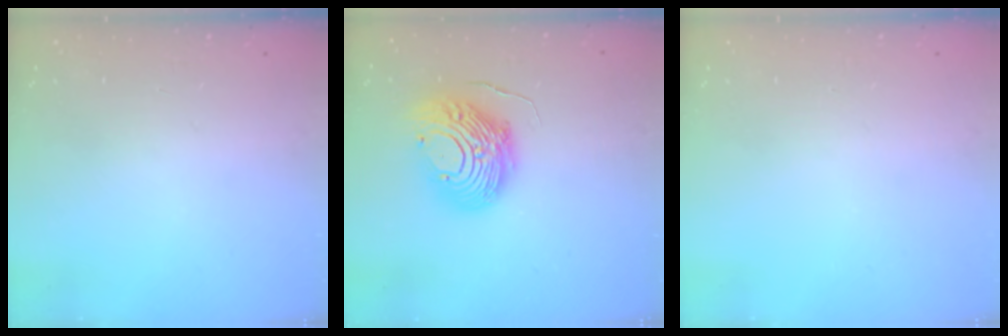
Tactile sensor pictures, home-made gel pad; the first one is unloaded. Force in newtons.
{"total": 14.6, "press": 14.6, "slide": 1.5}
{"total": 0.0}